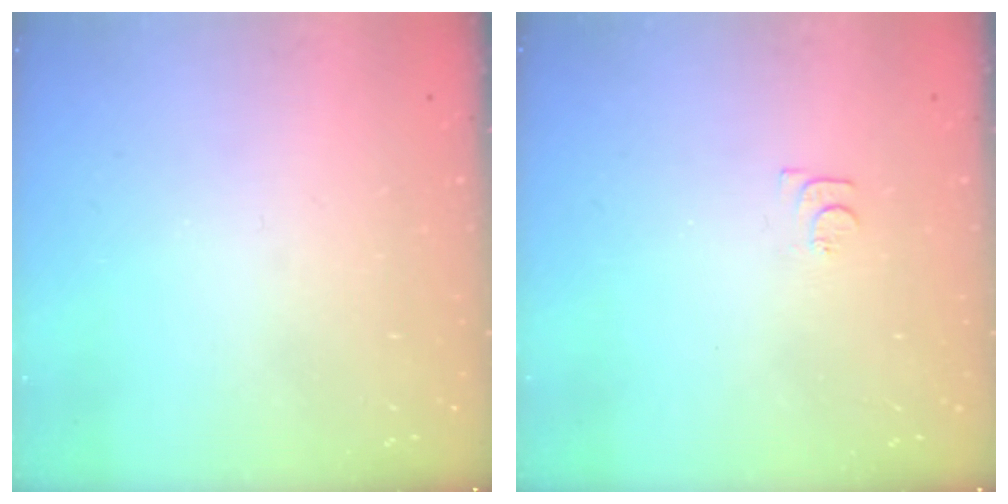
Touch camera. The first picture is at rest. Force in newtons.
{"total": 3.4, "press": 3.4, "slide": 0.5}